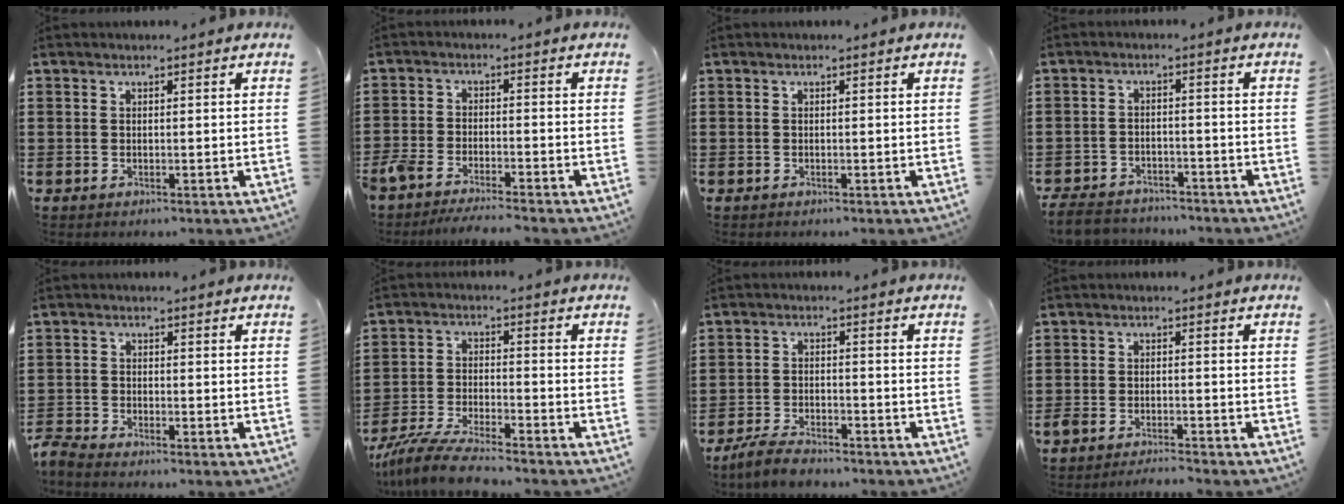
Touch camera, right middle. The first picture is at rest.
{"total": 4.1, "force": [-3.9, 0.4, 1.0], "torque": [-0.040, -0.008, -0.087]}
{"total": 0.0}
{"total": 4.2, "force": [-4.1, 1.0, 0.5], "torque": [-0.024, 0.000, -0.087]}
{"total": 2.2, "force": [-2.2, 0.1, 0.3], "torque": [-0.023, -0.005, -0.050]}
{"total": 7.1, "force": [-6.4, 0.5, 3.0], "torque": [-0.078, -0.012, -0.128]}
{"total": 4.2, "force": [-3.8, 0.9, 1.4], "torque": [-0.041, 0.001, -0.081]}
{"total": 2.6, "force": [-2.6, 0.2, 0.3], "torque": [-0.017, -0.004, -0.057]}